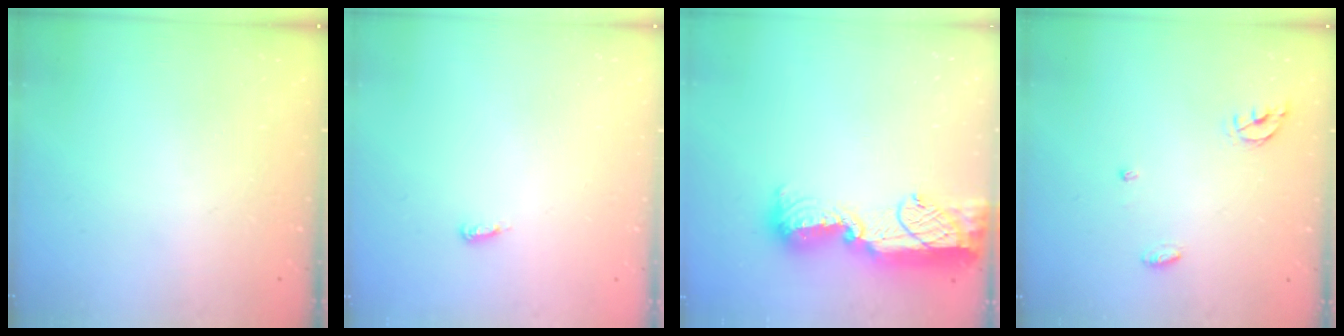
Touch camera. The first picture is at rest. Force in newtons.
{"total": 3.7, "press": 3.7, "slide": 0.2}
{"total": 17.4, "press": 16.6, "slide": 5.5}
{"total": 5.0, "press": 5.0, "slide": 0.5}